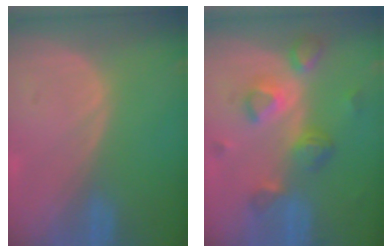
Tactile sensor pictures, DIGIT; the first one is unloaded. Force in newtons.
{"total": 7.8, "press": 6.9, "slide": 3.6}